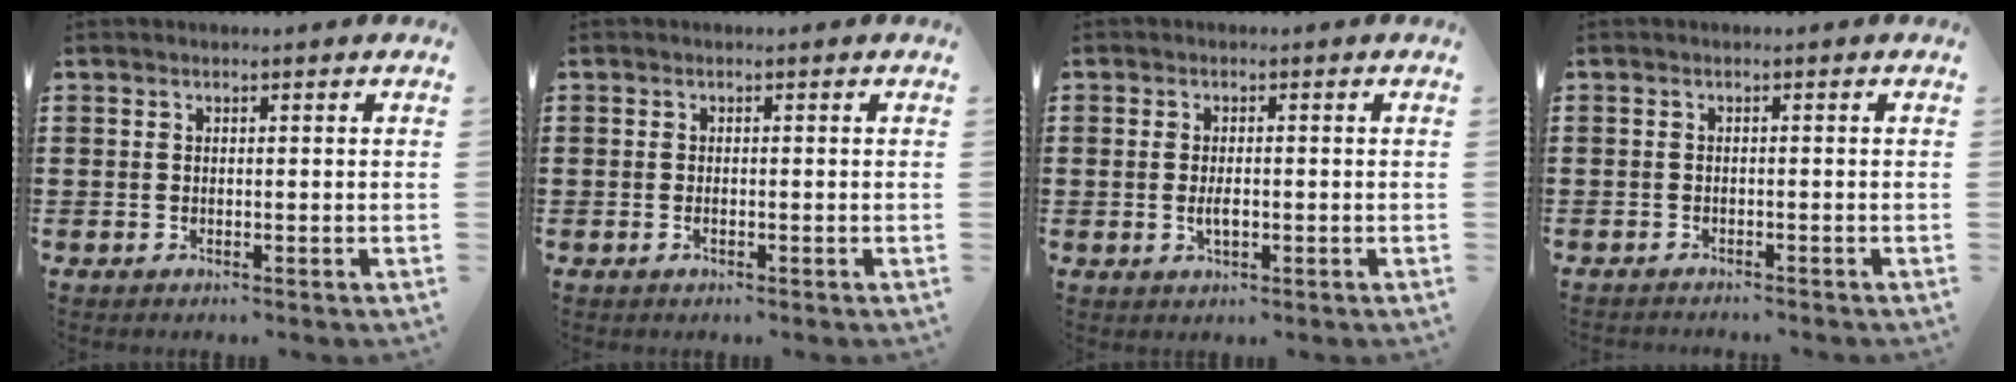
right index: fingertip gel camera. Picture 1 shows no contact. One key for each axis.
{"total": 0.5, "fx": -0.4, "fy": 0.1, "fz": 0.3, "tx": -0.007, "ty": -0.005, "tz": -0.005}
{"total": 2.4, "fx": -0.4, "fy": 1.1, "fz": 2.1, "tx": -0.040, "ty": 0.001, "tz": -0.006}
{"total": 0.9, "fx": -0.9, "fy": 0.0, "fz": 0.0, "tx": -0.003, "ty": 0.000, "tz": -0.018}